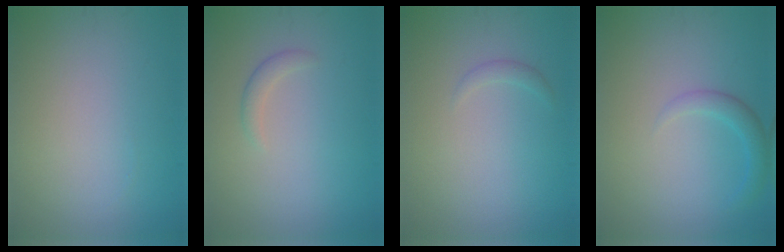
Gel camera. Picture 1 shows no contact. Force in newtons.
{"total": 1.1, "press": 1.1, "slide": 0.1}
{"total": 0.7, "press": 0.7, "slide": 0.0}
{"total": 1.9, "press": 1.9, "slide": 0.1}